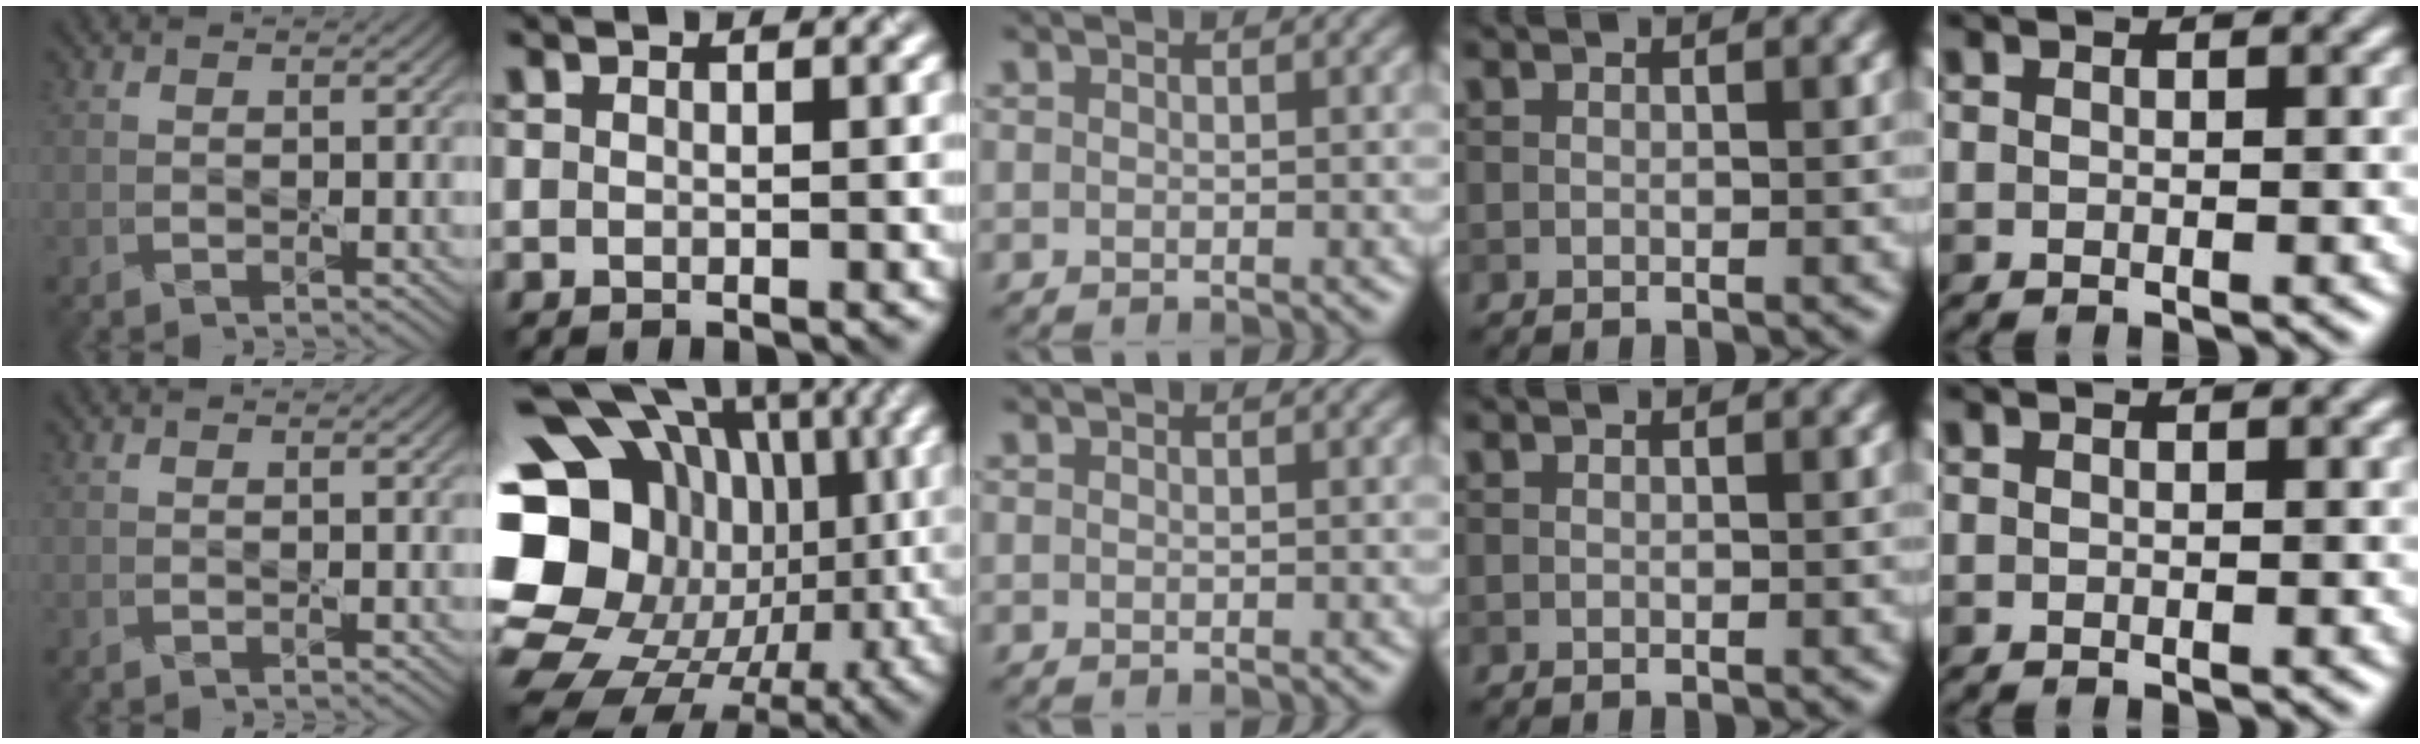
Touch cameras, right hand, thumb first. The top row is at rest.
{"index": {"total": 23.4, "force": [-0.7, 20.5, 11.1], "torque": [-0.219, 0.029, -0.041]}}